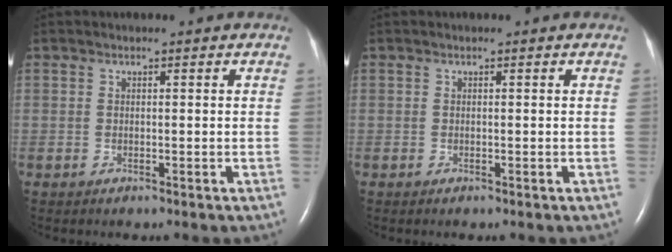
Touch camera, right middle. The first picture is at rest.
{"total": 0.0}